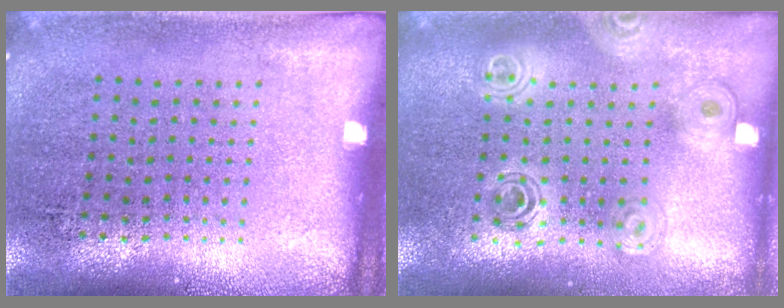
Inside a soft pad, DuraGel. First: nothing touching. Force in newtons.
{"total": 1.5, "press": 1.4, "slide": 0.7}